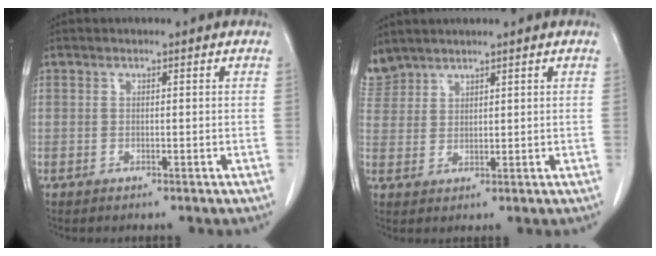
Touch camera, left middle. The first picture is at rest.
{"total": 3.9, "force": [3.7, 1.2, -0.2], "torque": [-0.003, 0.011, 0.083]}